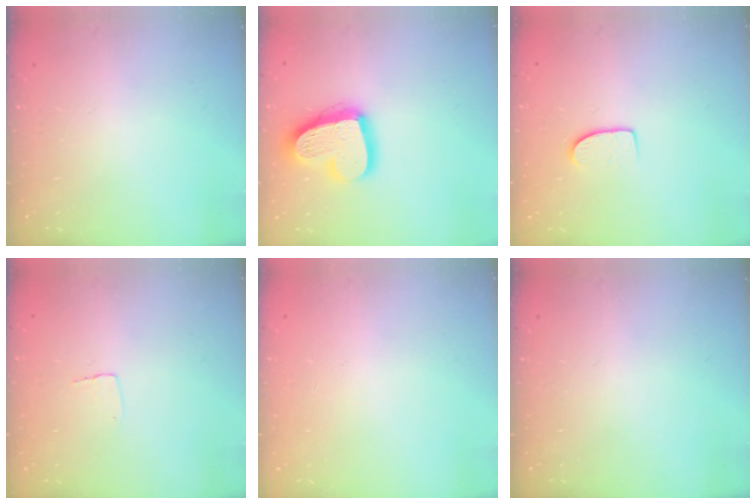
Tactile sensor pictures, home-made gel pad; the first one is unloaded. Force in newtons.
{"total": 17.2, "press": 17.2, "slide": 1.4}
{"total": 7.3, "press": 7.3, "slide": 0.6}
{"total": 2.7, "press": 2.7, "slide": 0.1}
{"total": 0.0}
{"total": 0.0}